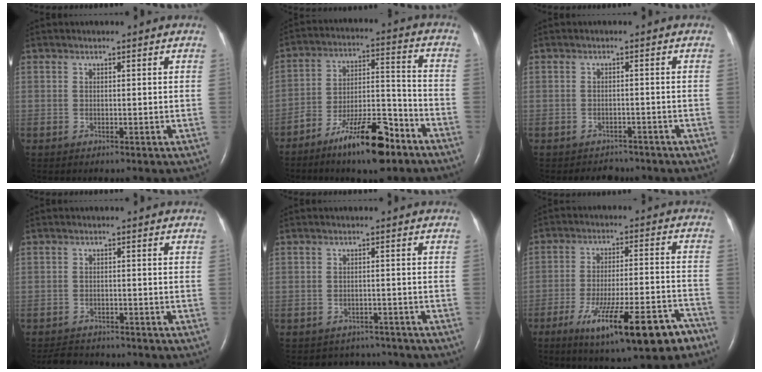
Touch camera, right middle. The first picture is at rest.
{"total": 13.7, "force": [-9.4, 3.3, 9.5], "torque": [-0.161, 0.012, -0.161]}
{"total": 2.7, "force": [-2.3, 1.2, -0.3], "torque": [-0.005, 0.003, -0.034]}
{"total": 4.5, "force": [-4.3, 1.1, 0.5], "torque": [-0.013, -0.009, -0.068]}
{"total": 4.3, "force": [-3.9, 1.8, -0.6], "torque": [0.005, 0.013, -0.049]}
{"total": 16.1, "force": [-9.8, 2.8, 12.4], "torque": [-0.170, -0.010, -0.145]}